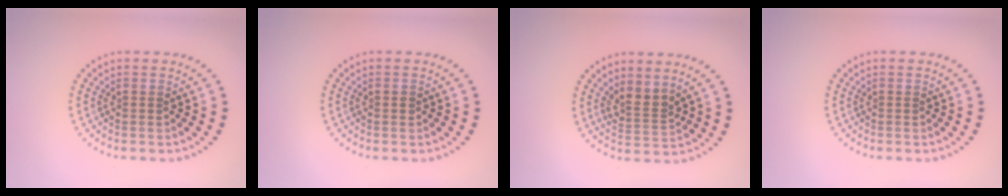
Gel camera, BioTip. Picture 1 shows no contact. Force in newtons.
{"total": 0.6, "press": 0.6, "slide": 0.1}
{"total": 2.4, "press": 1.8, "slide": 1.6}
{"total": 0.0}